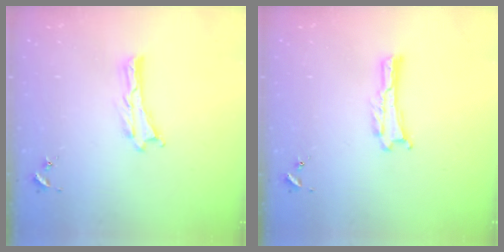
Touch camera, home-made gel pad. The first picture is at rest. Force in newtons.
{"total": 0.0}